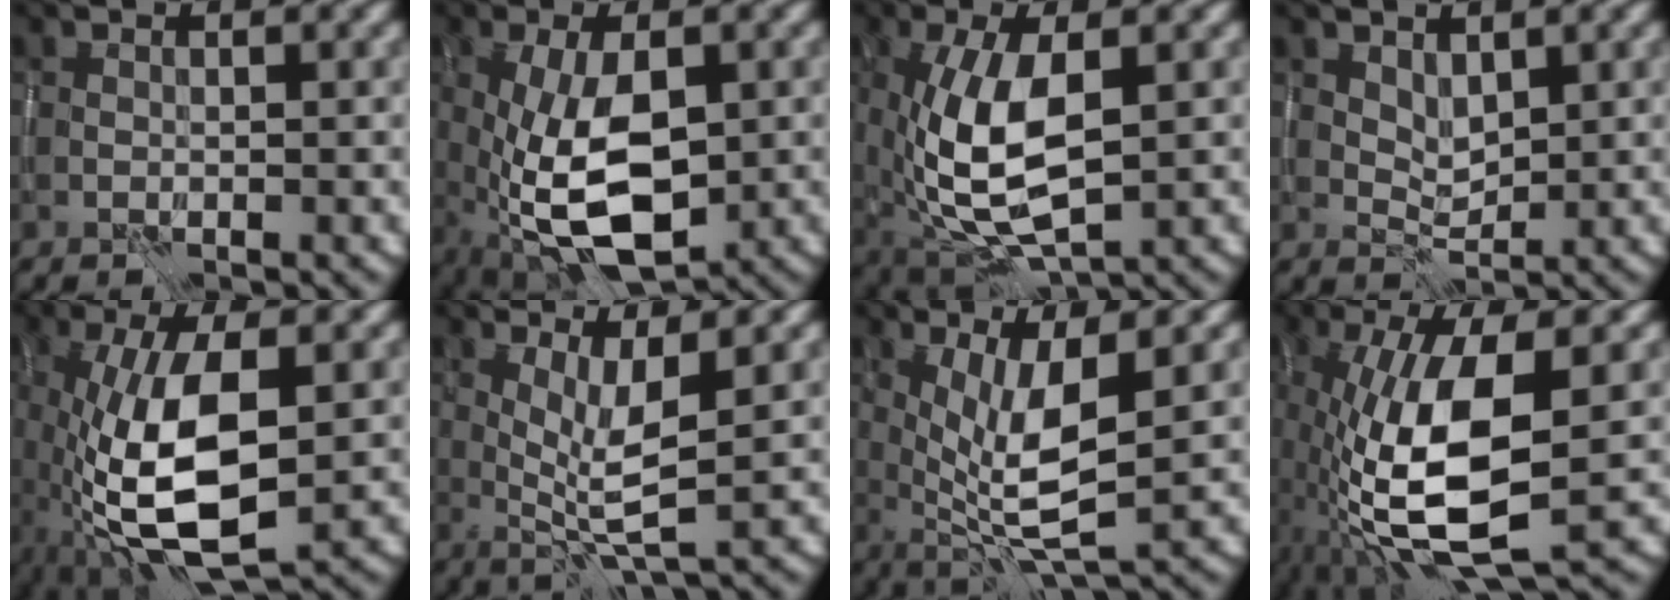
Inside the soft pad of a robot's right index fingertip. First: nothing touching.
{"total": 8.7, "force": [-1.3, 4.0, 7.6], "torque": [-0.169, -0.012, -0.019]}
{"total": 8.7, "force": [-0.1, 3.9, 7.7], "torque": [-0.170, -0.007, -0.003]}
{"total": 1.9, "force": [1.3, 0.9, 1.0], "torque": [-0.020, -0.007, 0.027]}
{"total": 9.7, "force": [-1.8, 3.5, 8.9], "torque": [-0.187, -0.004, -0.034]}
{"total": 4.3, "force": [0.5, 0.8, 4.2], "torque": [-0.080, -0.009, 0.014]}
{"total": 6.5, "force": [0.5, 1.9, 6.2], "torque": [-0.111, -0.010, 0.014]}
{"total": 11.0, "force": [-2.1, 3.8, 10.1], "torque": [-0.219, -0.010, -0.040]}